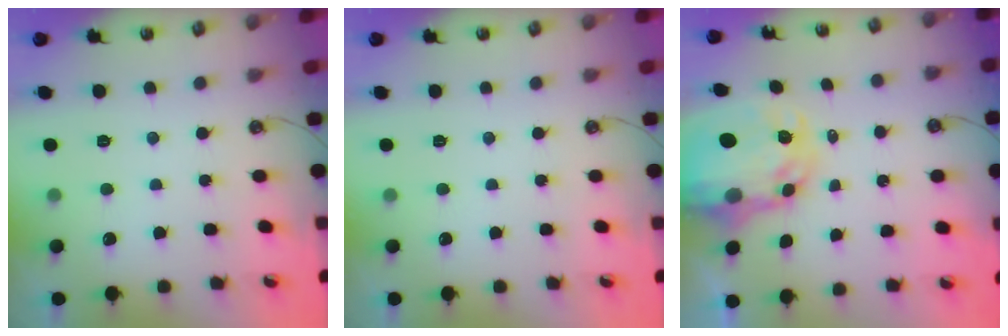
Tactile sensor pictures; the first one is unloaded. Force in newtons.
{"total": 0.0}
{"total": 8.6, "press": 8.5, "slide": 0.8}